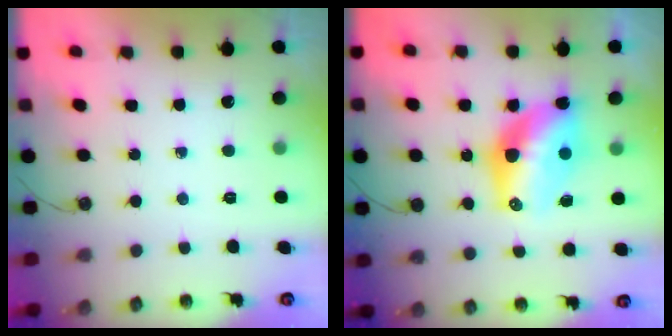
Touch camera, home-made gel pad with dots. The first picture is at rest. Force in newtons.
{"total": 13.5, "press": 13.5, "slide": 1.4}